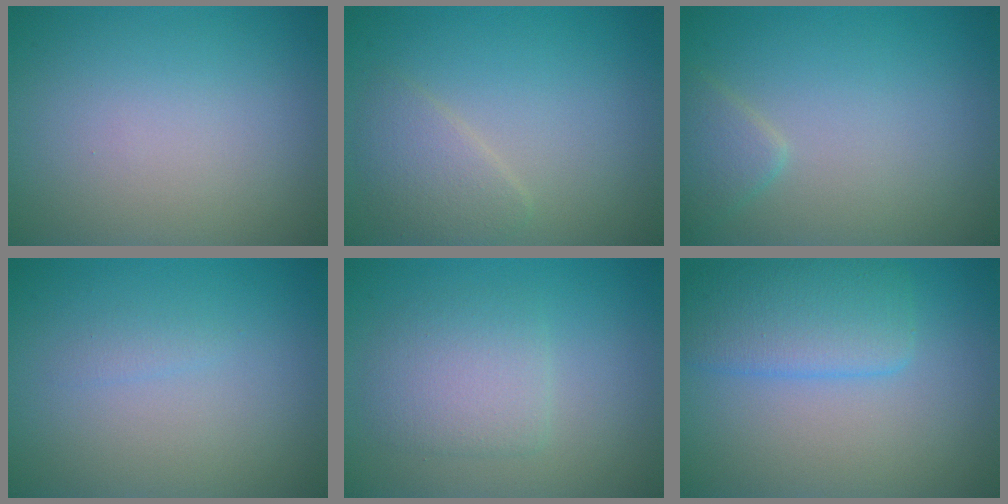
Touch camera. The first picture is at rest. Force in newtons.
{"total": 2.4, "press": 2.4, "slide": 0.1}
{"total": 1.8, "press": 1.8, "slide": 0.1}
{"total": 0.7, "press": 0.7, "slide": 0.0}
{"total": 3.0, "press": 3.0, "slide": 0.3}
{"total": 4.3, "press": 4.3, "slide": 0.0}